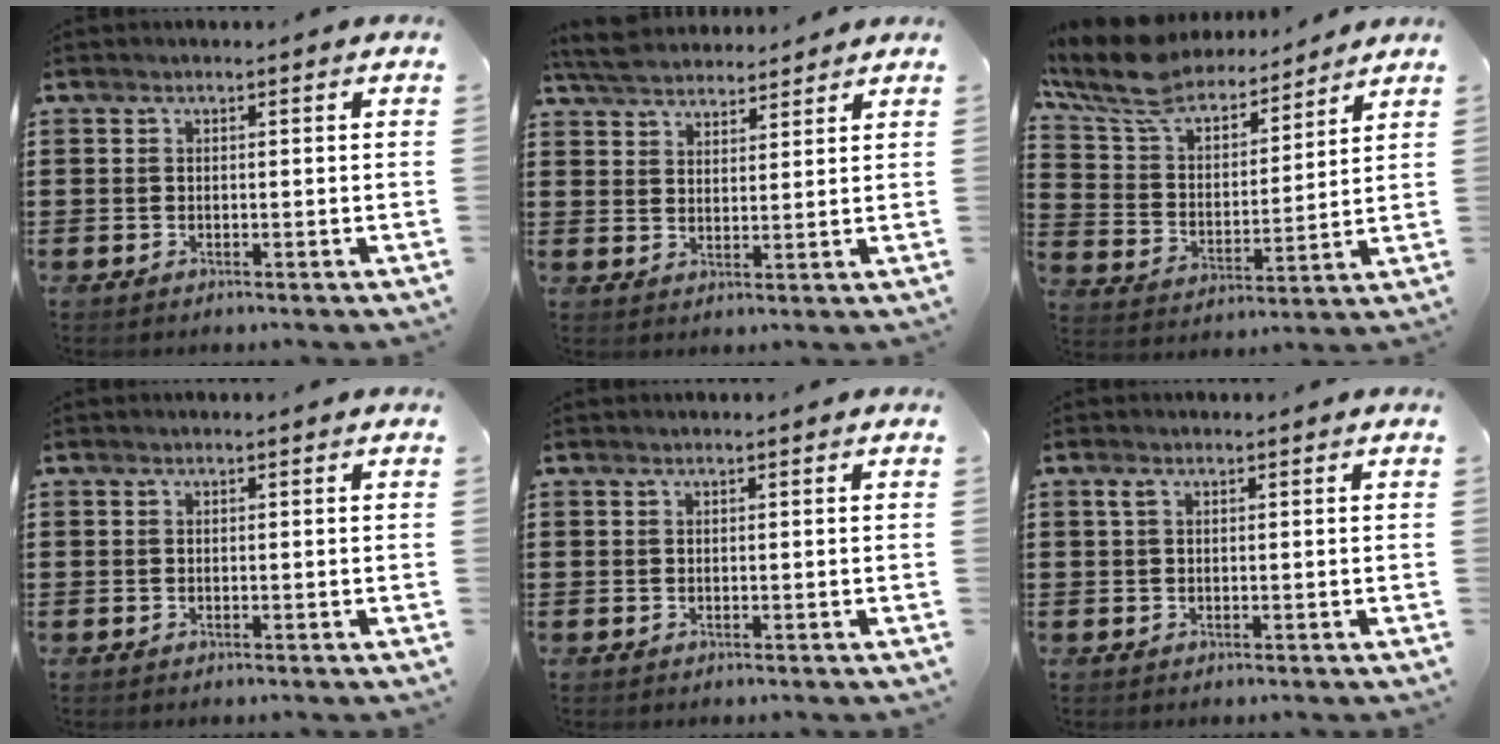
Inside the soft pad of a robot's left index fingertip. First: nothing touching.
{"total": 4.9, "force": [4.6, 1.4, 1.0], "torque": [-0.038, -0.008, 0.086]}
{"total": 9.6, "force": [8.5, 3.0, 3.4], "torque": [-0.107, -0.049, 0.151]}
{"total": 0.0}
{"total": 0.0}
{"total": 1.3, "force": [0.4, 0.6, 1.1], "torque": [-0.023, 0.005, 0.006]}